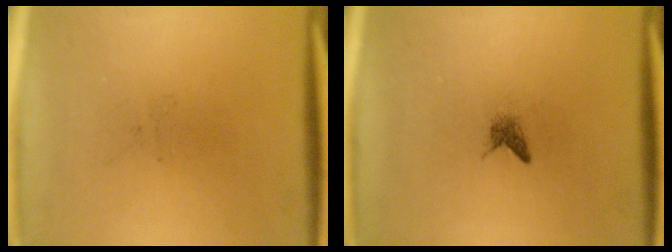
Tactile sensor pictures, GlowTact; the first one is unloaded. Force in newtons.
{"total": 1.0}